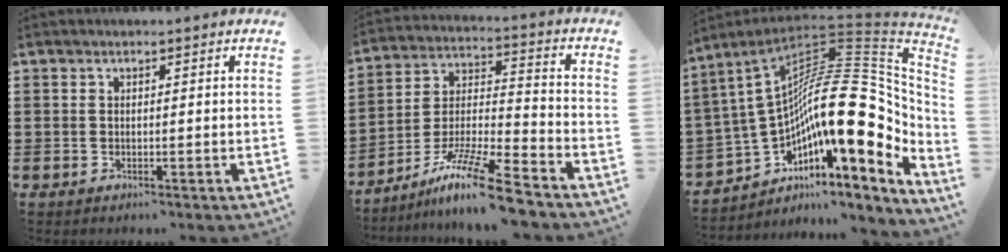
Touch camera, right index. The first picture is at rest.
{"total": 12.7, "force": [-9.9, 0.7, 7.9], "torque": [-0.144, 0.018, -0.190]}
{"total": 22.1, "force": [1.1, 10.0, 19.7], "torque": [-0.325, -0.019, 0.007]}